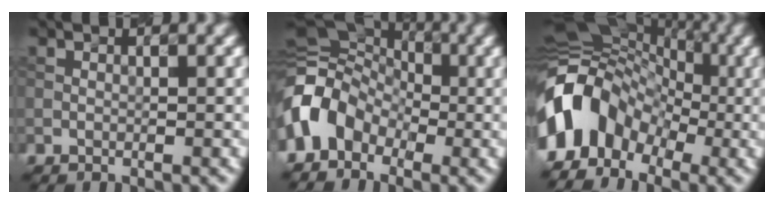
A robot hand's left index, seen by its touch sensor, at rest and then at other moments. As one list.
[{"total": 7.0, "force": [-2.5, 5.2, 3.9], "torque": [-0.070, 0.006, -0.071]}, {"total": 11.0, "force": [-3.1, 8.1, 6.7], "torque": [-0.124, 0.007, -0.073]}]